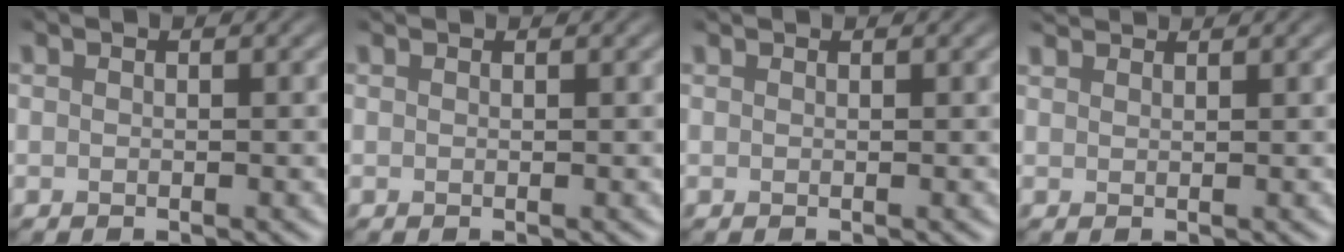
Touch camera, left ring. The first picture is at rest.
{"total": 0.6, "force": [0.6, 0.0, 0.1], "torque": [-0.010, -0.002, 0.001]}
{"total": 0.6, "force": [0.6, 0.0, 0.1], "torque": [-0.011, -0.002, 0.003]}
{"total": 2.5, "force": [2.4, 0.3, 0.6], "torque": [-0.014, 0.008, 0.030]}